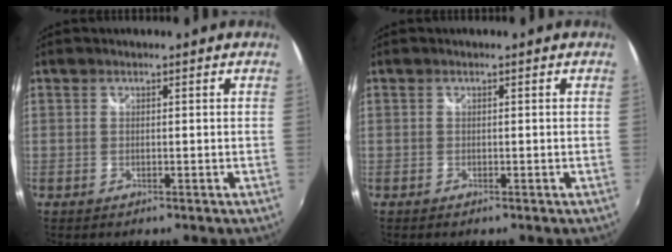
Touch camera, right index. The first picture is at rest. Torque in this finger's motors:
{"motor_torque": [0.41, -0.07, -0.04, -0.01]}